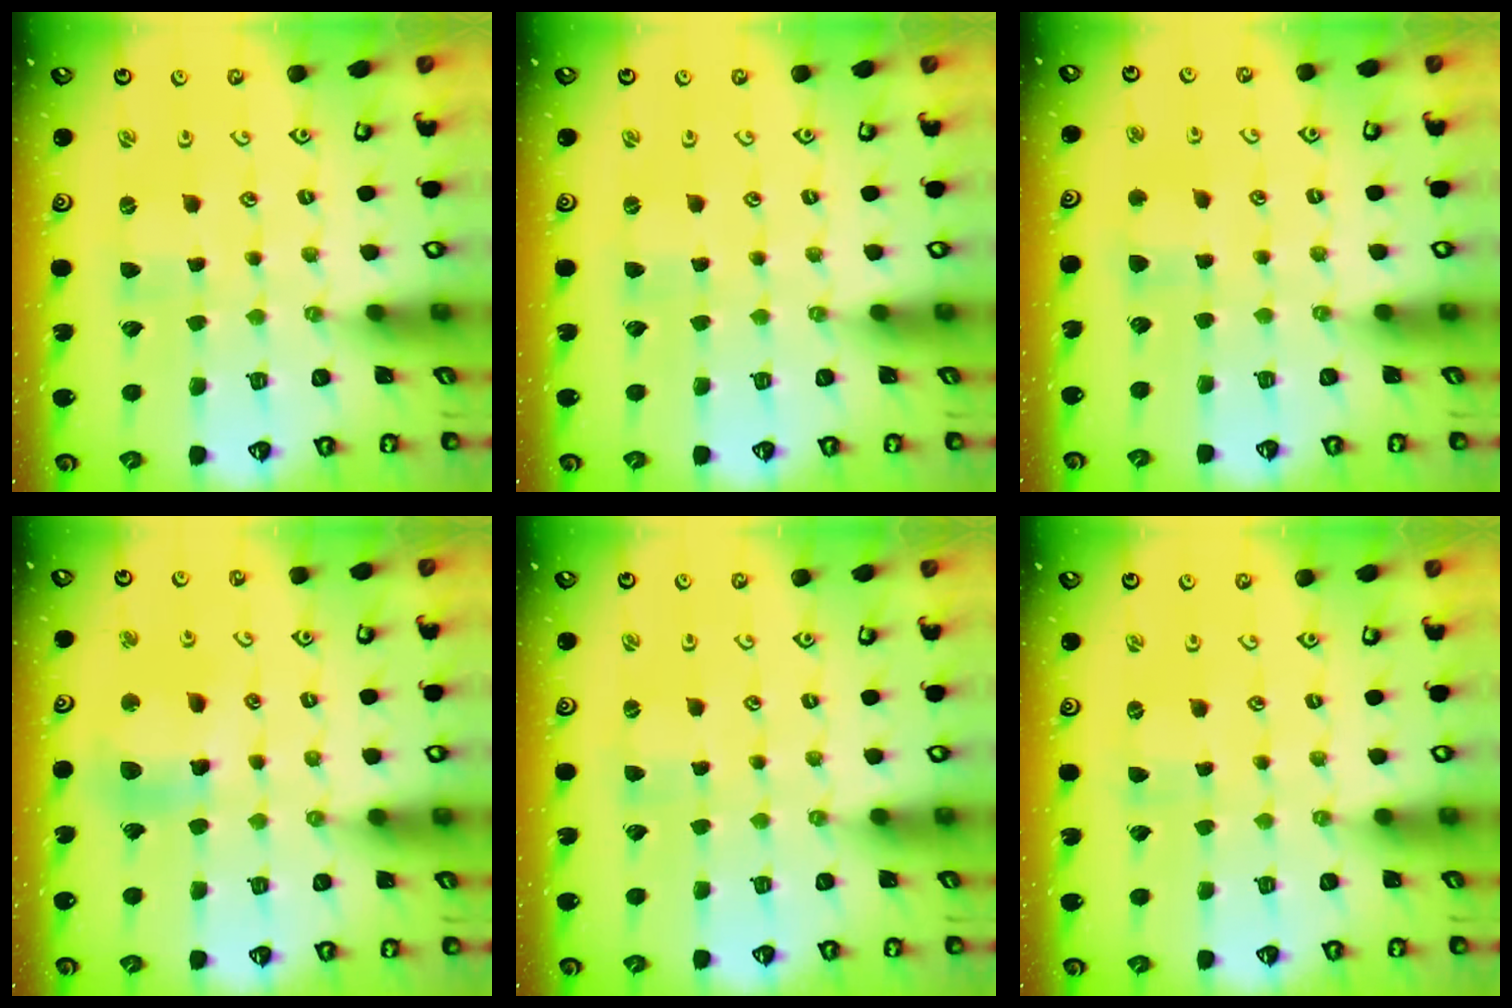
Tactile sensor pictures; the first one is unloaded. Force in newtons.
{"total": 0.0}
{"total": 3.9, "press": 3.9, "slide": 0.5}
{"total": 11.7, "press": 11.5, "slide": 1.8}
{"total": 0.0}
{"total": 0.0}